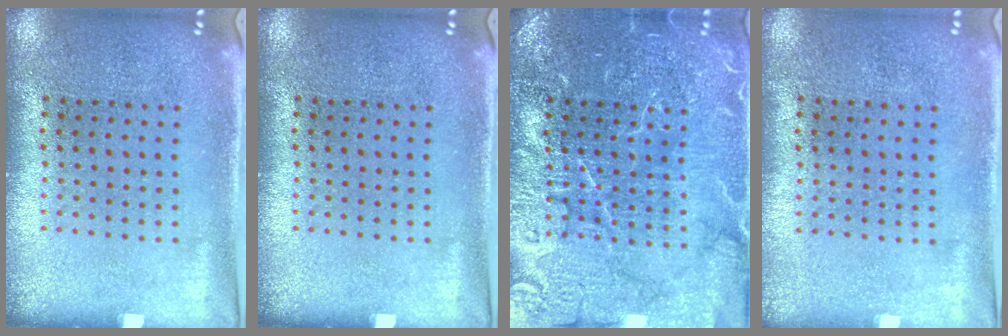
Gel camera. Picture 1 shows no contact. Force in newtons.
{"total": 0.0}
{"total": 7.1, "press": 7.1, "slide": 1.0}
{"total": 0.0}